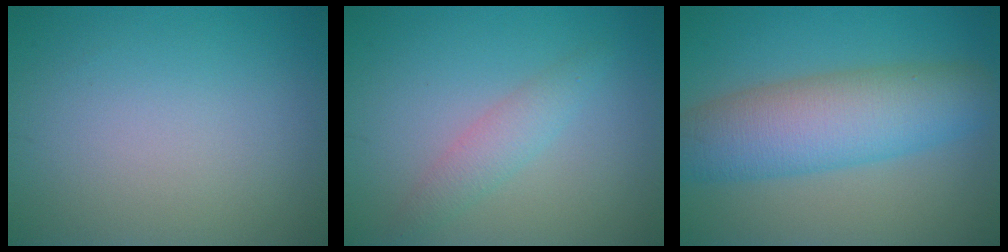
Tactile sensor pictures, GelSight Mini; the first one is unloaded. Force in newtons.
{"total": 2.2, "press": 2.2, "slide": 0.2}
{"total": 8.0, "press": 8.0, "slide": 0.4}